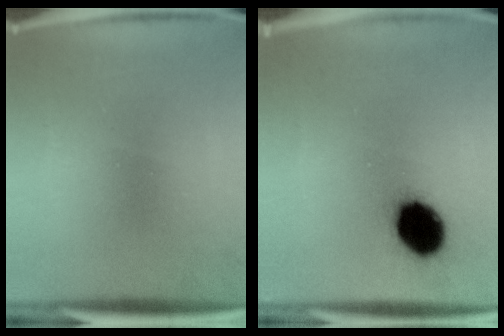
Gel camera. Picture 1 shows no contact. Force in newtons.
{"total": 11.9}